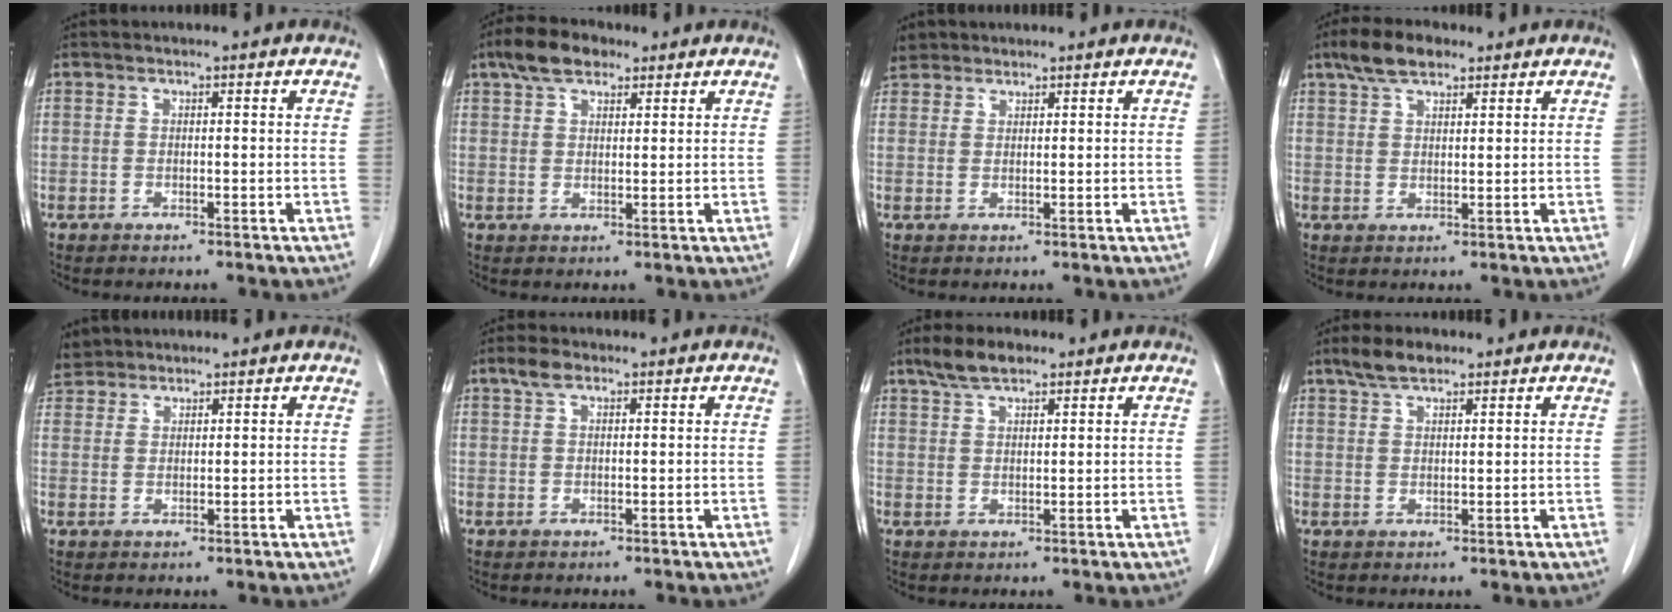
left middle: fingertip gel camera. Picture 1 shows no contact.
{"total": 6.0, "force": [4.0, 3.0, 3.3], "torque": [-0.063, 0.020, 0.073]}
{"total": 3.6, "force": [2.9, 2.1, 0.3], "torque": [-0.009, 0.012, 0.056]}
{"total": 5.8, "force": [4.1, 2.2, 3.4], "torque": [-0.071, 0.016, 0.077]}
{"total": 3.7, "force": [3.4, 1.4, -0.1], "torque": [-0.005, 0.013, 0.068]}
{"total": 2.2, "force": [1.4, 1.1, 1.4], "torque": [-0.030, 0.013, 0.028]}
{"total": 4.8, "force": [3.6, 1.5, 2.8], "torque": [-0.062, 0.012, 0.070]}
{"total": 4.3, "force": [3.3, 1.5, 2.3], "torque": [-0.054, 0.011, 0.062]}